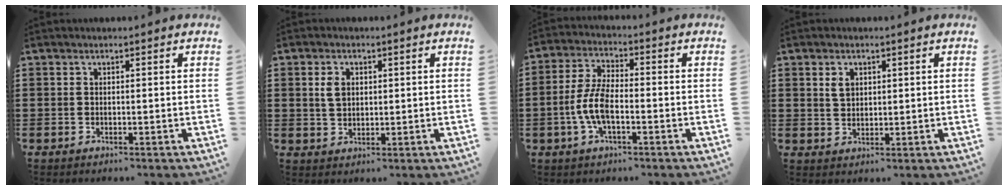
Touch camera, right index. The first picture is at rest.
{"total": 3.3, "force": [0.7, 2.3, 2.3], "torque": [-0.053, 0.010, 0.013]}
{"total": 7.1, "force": [-1.7, 3.0, 6.3], "torque": [-0.149, -0.005, -0.040]}
{"total": 2.5, "force": [1.0, 1.7, 1.6], "torque": [-0.037, 0.006, 0.018]}